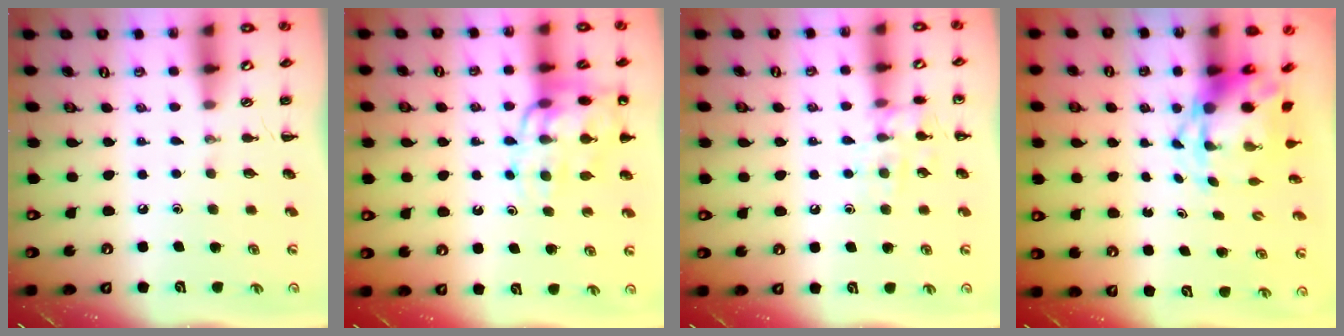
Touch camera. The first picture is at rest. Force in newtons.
{"total": 14.0, "press": 13.7, "slide": 2.7}
{"total": 9.2, "press": 9.1, "slide": 1.2}
{"total": 4.2, "press": 4.1, "slide": 0.9}